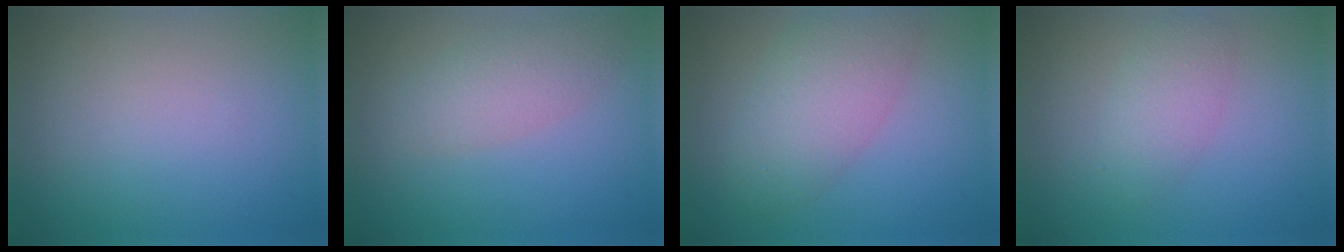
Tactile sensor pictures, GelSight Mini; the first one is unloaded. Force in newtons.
{"total": 2.8, "press": 2.8, "slide": 0.2}
{"total": 5.3, "press": 5.3, "slide": 0.3}
{"total": 2.6, "press": 2.6, "slide": 0.2}